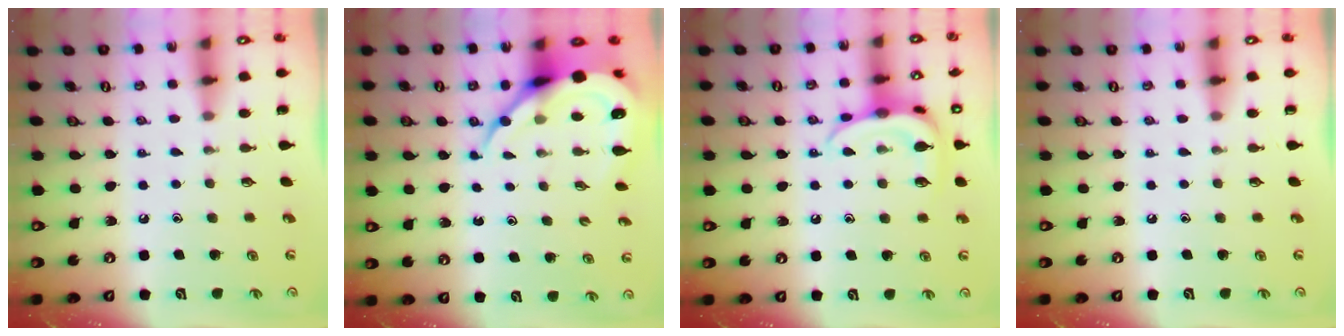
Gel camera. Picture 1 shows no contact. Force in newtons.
{"total": 10.9, "press": 10.8, "slide": 1.2}
{"total": 13.7, "press": 13.7, "slide": 0.9}
{"total": 0.0}